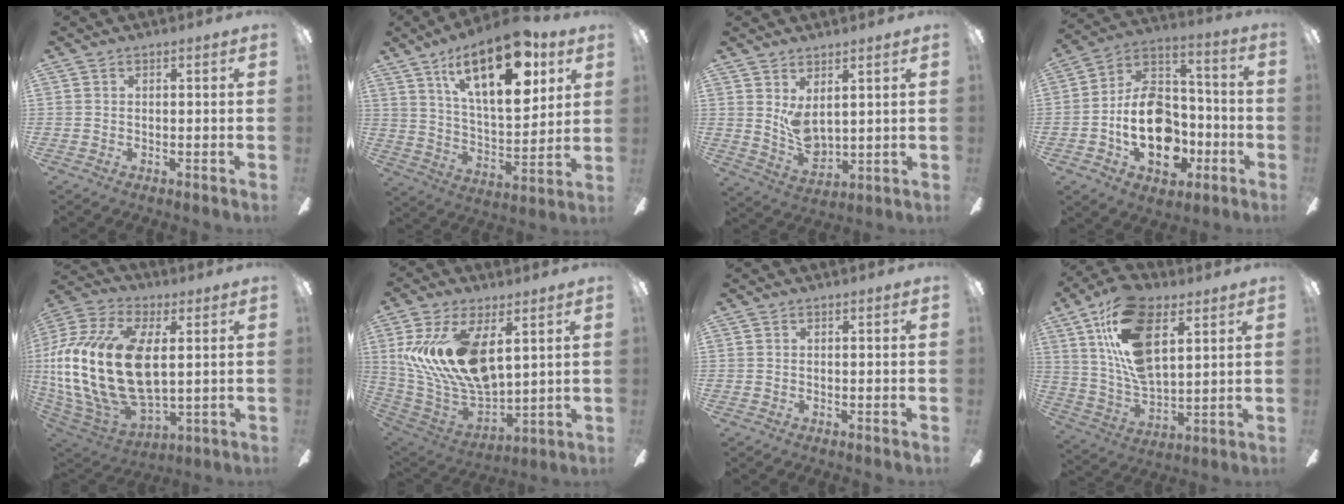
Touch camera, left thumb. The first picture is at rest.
{"total": 23.2, "force": [12.3, 10.1, 16.9], "torque": [-0.260, -0.046, 0.199]}
{"total": 6.6, "force": [3.4, 3.2, 4.8], "torque": [-0.102, -0.025, 0.063]}
{"total": 18.2, "force": [-4.9, 12.8, 12.0], "torque": [-0.211, 0.031, -0.076]}
{"total": 24.6, "force": [2.6, 13.8, 20.2], "torque": [-0.452, -0.007, 0.047]}
{"total": 19.3, "force": [6.9, 10.3, 14.8], "torque": [-0.305, -0.035, 0.122]}
{"total": 0.0}
{"total": 19.8, "force": [9.4, 9.8, 14.4], "torque": [-0.292, -0.022, 0.164]}